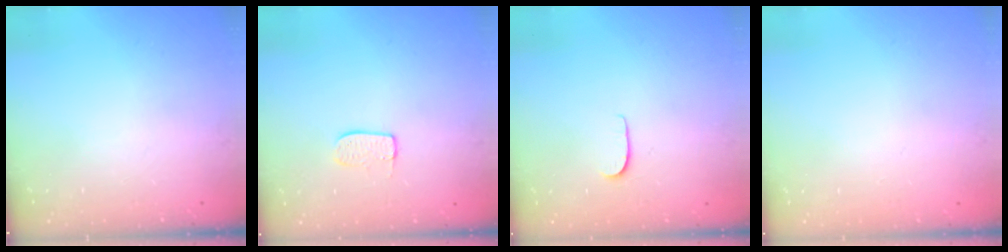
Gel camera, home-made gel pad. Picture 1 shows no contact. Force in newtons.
{"total": 6.3, "press": 6.3, "slide": 0.1}
{"total": 4.2, "press": 4.2, "slide": 0.4}
{"total": 0.0}